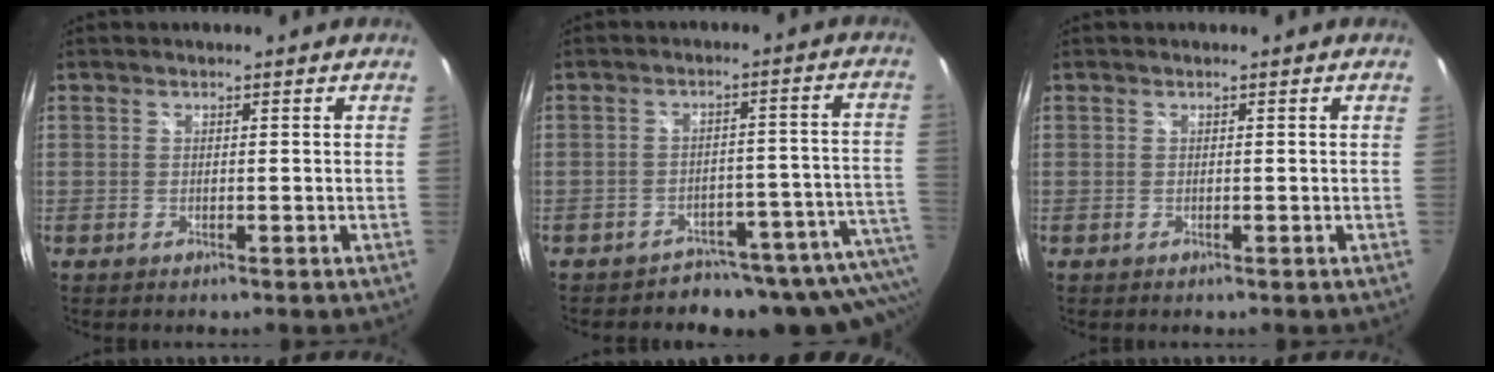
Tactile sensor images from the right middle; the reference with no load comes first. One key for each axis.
{"total": 15.8, "fx": -13.8, "fy": 5.9, "fz": 5.1, "tx": -0.035, "ty": 0.013, "tz": -0.181}
{"total": 0.0}